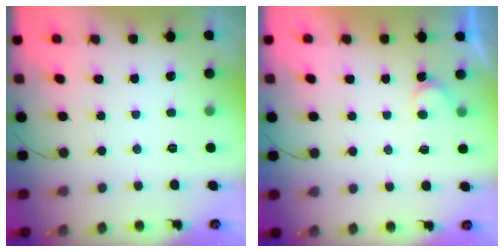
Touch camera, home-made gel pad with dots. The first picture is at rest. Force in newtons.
{"total": 3.9, "press": 3.9, "slide": 0.2}